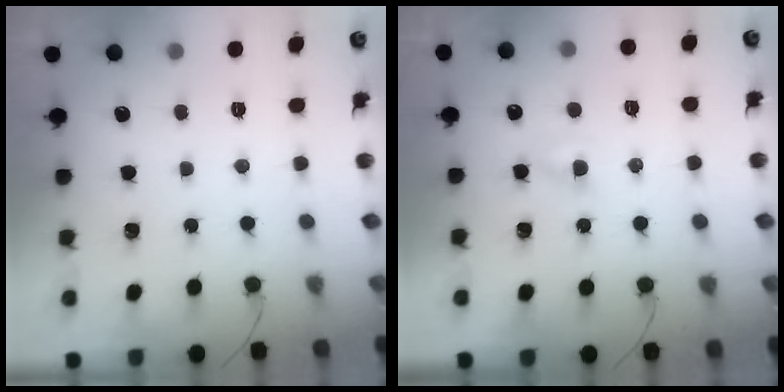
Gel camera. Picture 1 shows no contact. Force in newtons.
{"total": 1.6, "press": 1.4, "slide": 0.7}